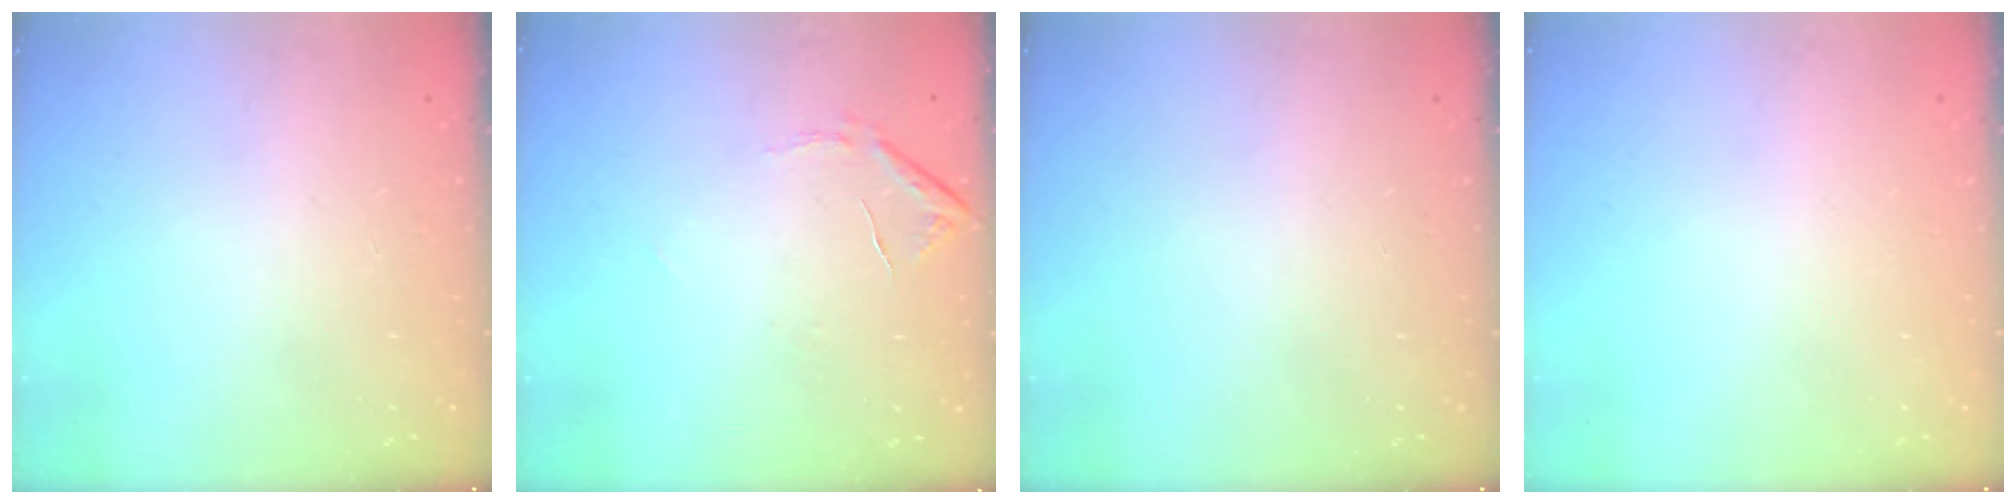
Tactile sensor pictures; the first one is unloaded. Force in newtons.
{"total": 7.6, "press": 7.5, "slide": 0.3}
{"total": 0.0}
{"total": 0.0}